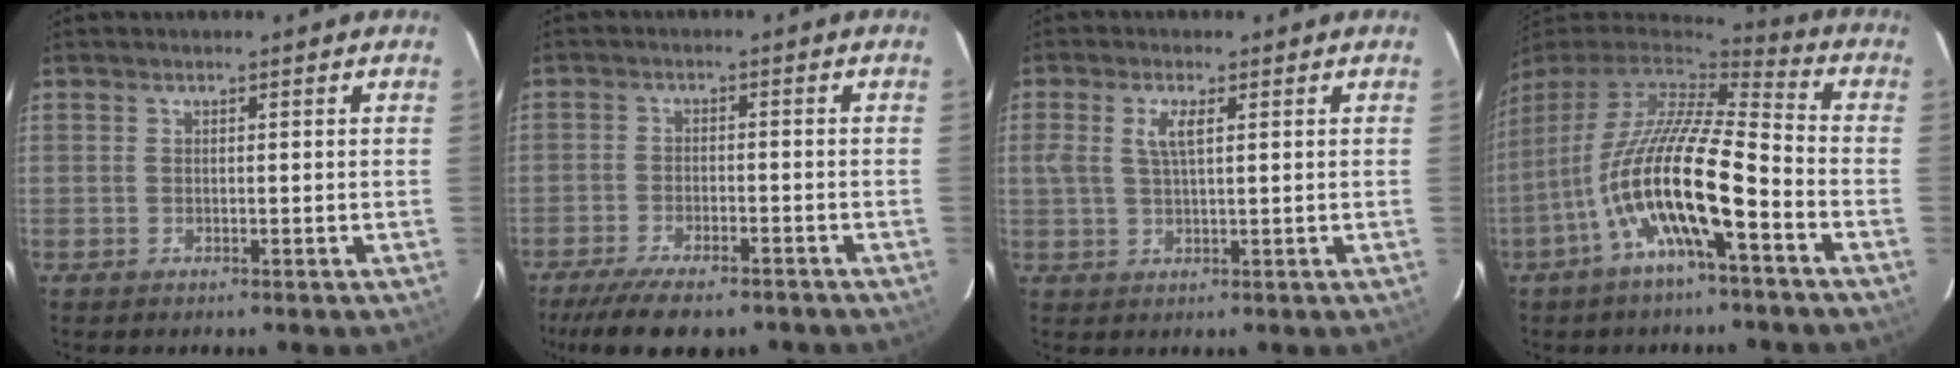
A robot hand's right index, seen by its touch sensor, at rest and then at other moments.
{"total": 12.3, "force": [-9.9, 3.7, 6.4], "torque": [-0.142, -0.030, -0.158]}
{"total": 3.7, "force": [1.1, 1.0, 3.4], "torque": [-0.068, 0.004, 0.023]}
{"total": 17.2, "force": [-6.8, 3.2, 15.5], "torque": [-0.284, -0.022, -0.134]}